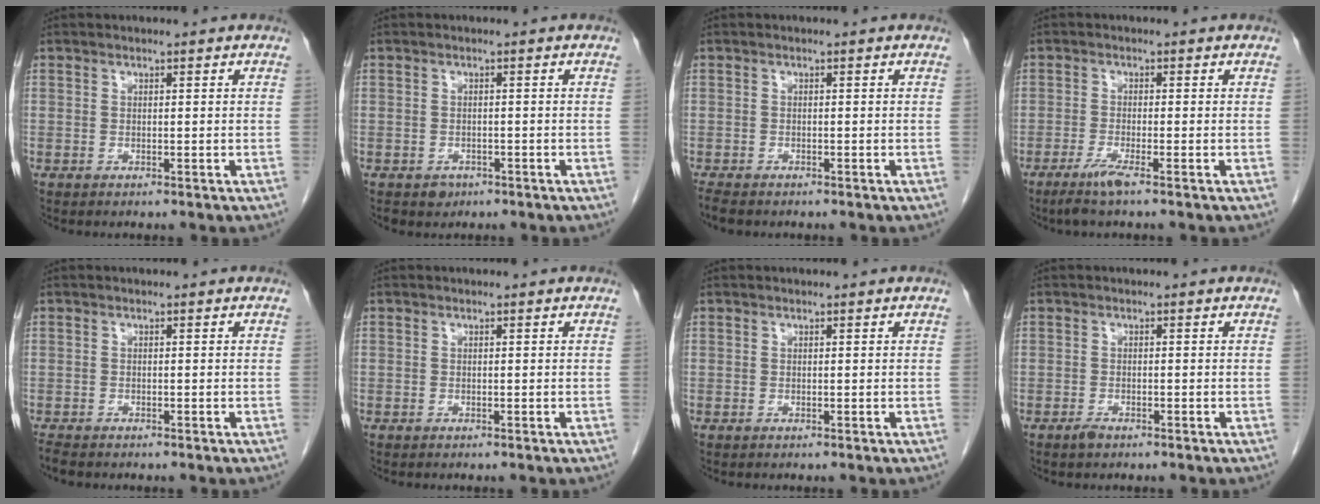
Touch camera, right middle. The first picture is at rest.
{"total": 1.9, "force": [-1.1, 1.5, 0.4], "torque": [-0.009, 0.003, -0.012]}
{"total": 2.7, "force": [-2.2, 0.8, 1.2], "torque": [-0.026, -0.008, -0.033]}
{"total": 3.1, "force": [-2.1, -0.3, 2.3], "torque": [-0.052, -0.009, -0.046]}
{"total": 2.0, "force": [-1.7, 0.5, 0.8], "torque": [-0.021, -0.006, -0.026]}
{"total": 0.0}
{"total": 0.0}
{"total": 1.2, "force": [-1.0, 0.5, 0.6], "torque": [-0.016, -0.001, -0.015]}